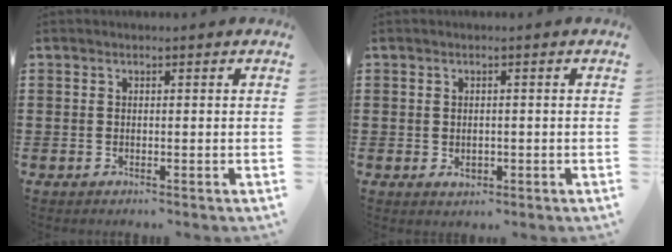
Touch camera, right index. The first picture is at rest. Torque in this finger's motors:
{"motor_torque": [2.14, 0.00, 0.06, 0.00]}